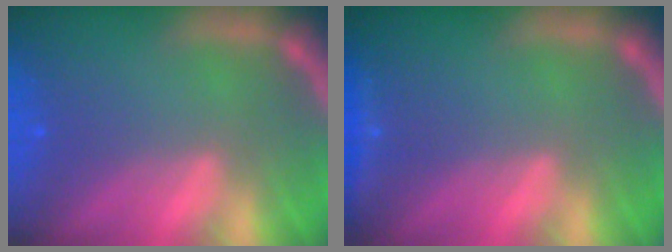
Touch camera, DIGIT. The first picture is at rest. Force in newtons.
{"total": 1.4}